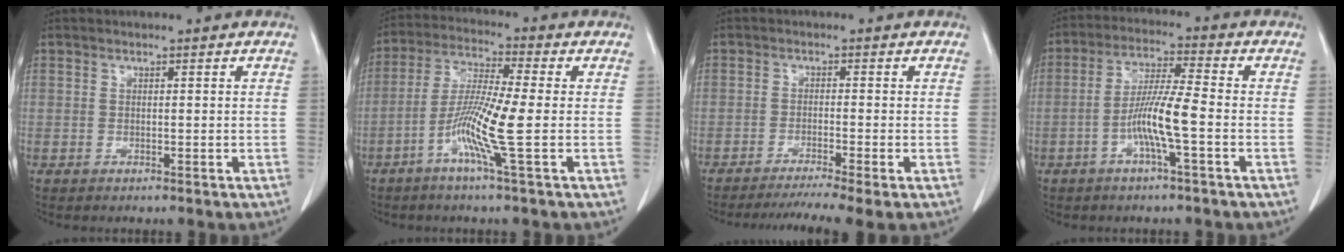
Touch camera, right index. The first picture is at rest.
{"total": 9.6, "force": [-2.9, -0.8, 9.1], "torque": [-0.183, -0.011, -0.065]}
{"total": 7.1, "force": [-5.6, -0.9, 4.3], "torque": [-0.064, -0.014, -0.088]}
{"total": 7.9, "force": [-2.4, -0.1, 7.5], "torque": [-0.151, 0.004, -0.049]}